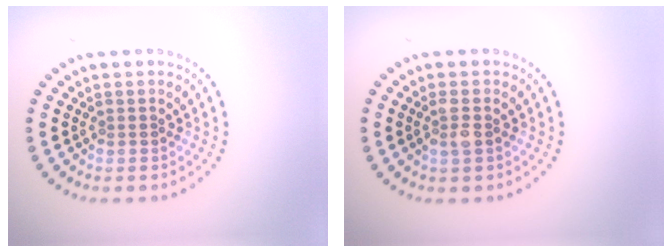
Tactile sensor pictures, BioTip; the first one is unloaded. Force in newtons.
{"total": 1.5, "press": 1.4, "slide": 0.7}